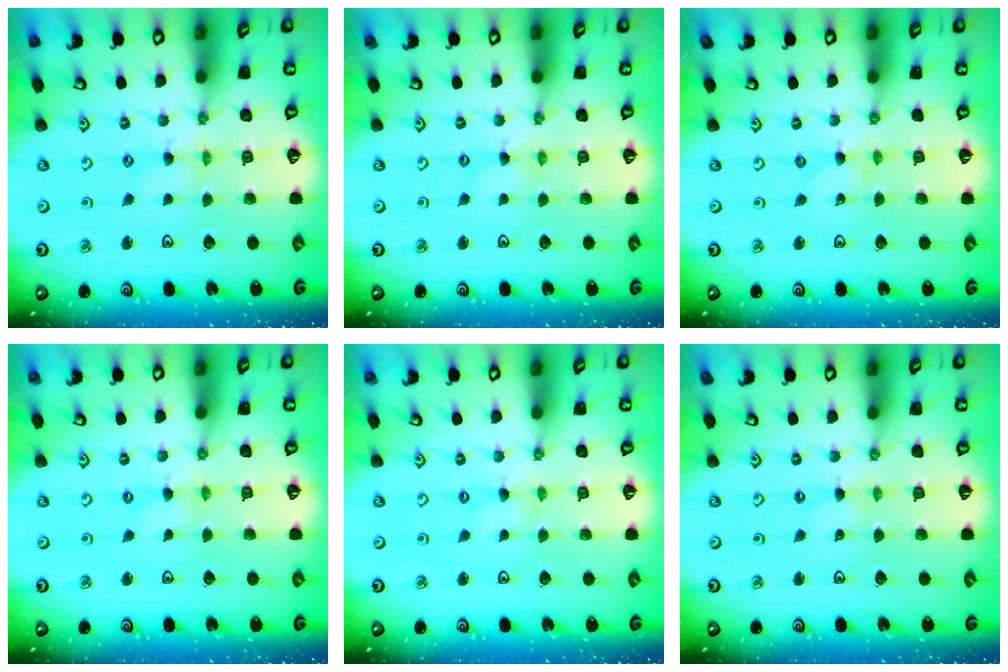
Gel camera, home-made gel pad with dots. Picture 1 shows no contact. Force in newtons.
{"total": 0.0}
{"total": 0.0}
{"total": 0.0}
{"total": 0.0}
{"total": 0.8, "press": 0.7, "slide": 0.2}